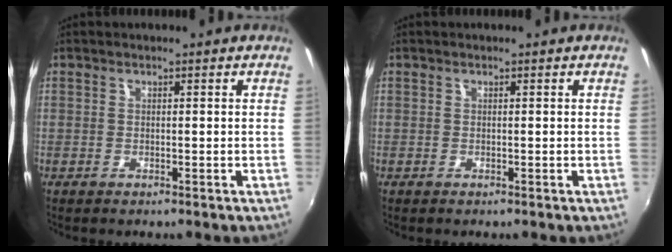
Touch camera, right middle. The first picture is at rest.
{"total": 0.0}